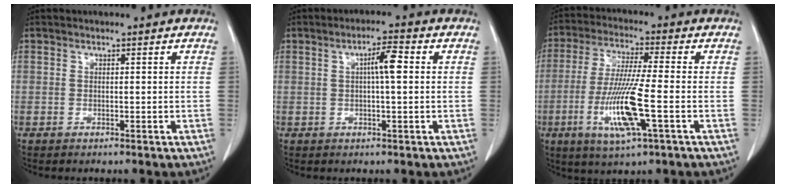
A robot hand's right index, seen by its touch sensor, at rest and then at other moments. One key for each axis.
{"total": 4.2, "fx": 0.7, "fy": 0.5, "fz": 4.1, "tx": -0.069, "ty": 0.008, "tz": 0.010}
{"total": 11.8, "fx": -3.6, "fy": 0.3, "fz": 11.3, "tx": -0.232, "ty": -0.019, "tz": -0.071}